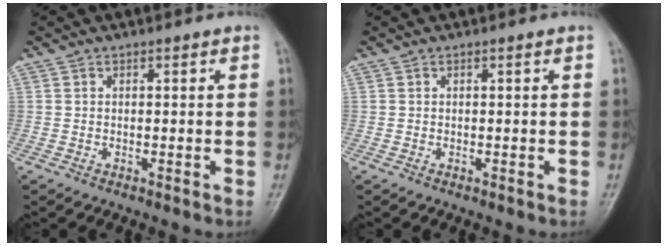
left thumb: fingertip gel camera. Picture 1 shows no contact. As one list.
[{"total": 0.0}]